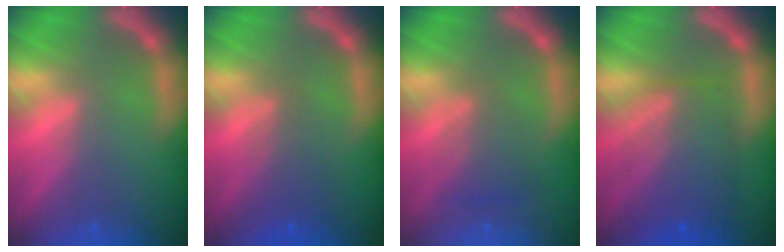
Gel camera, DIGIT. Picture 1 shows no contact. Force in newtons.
{"total": 3.0}
{"total": 3.0}
{"total": 7.5}